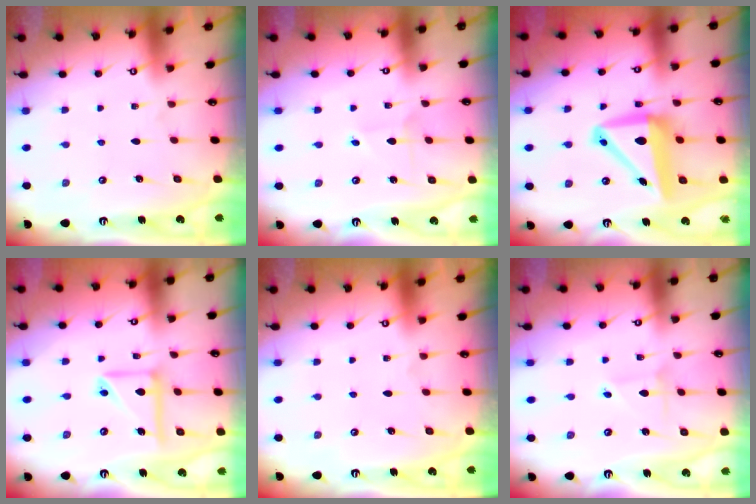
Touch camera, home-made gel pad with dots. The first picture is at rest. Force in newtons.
{"total": 2.7, "press": 2.7, "slide": 0.3}
{"total": 11.9, "press": 11.7, "slide": 2.3}
{"total": 11.9, "press": 11.8, "slide": 1.7}
{"total": 0.0}
{"total": 1.9, "press": 1.9, "slide": 0.3}